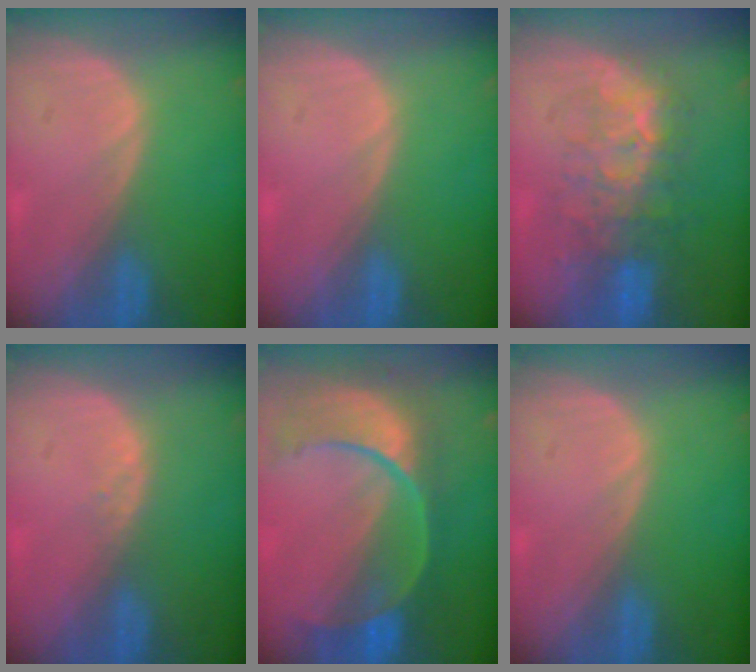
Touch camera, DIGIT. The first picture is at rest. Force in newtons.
{"total": 0.0}
{"total": 8.9, "press": 8.3, "slide": 3.3}
{"total": 1.1, "press": 0.8, "slide": 0.7}
{"total": 11.3, "press": 9.5, "slide": 6.1}
{"total": 0.0}